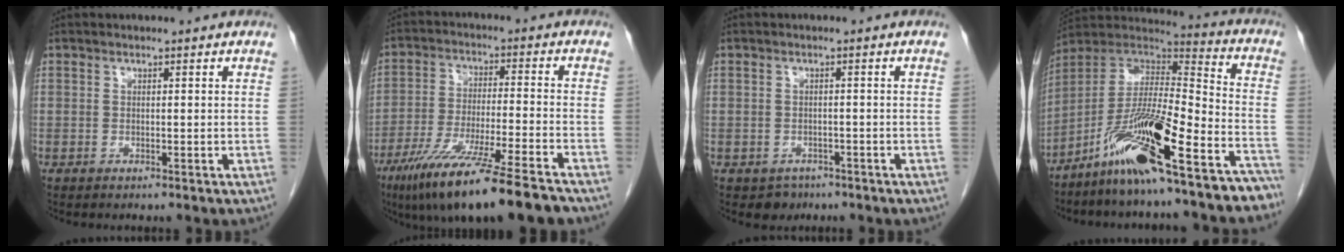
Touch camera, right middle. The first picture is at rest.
{"total": 16.8, "force": [-12.2, -0.2, 11.5], "torque": [-0.197, -0.052, -0.209]}
{"total": 2.4, "force": [-1.8, 1.6, 0.3], "torque": [-0.007, 0.005, -0.024]}
{"total": 20.6, "force": [-15.1, 2.3, 13.7], "torque": [-0.222, 0.019, -0.260]}